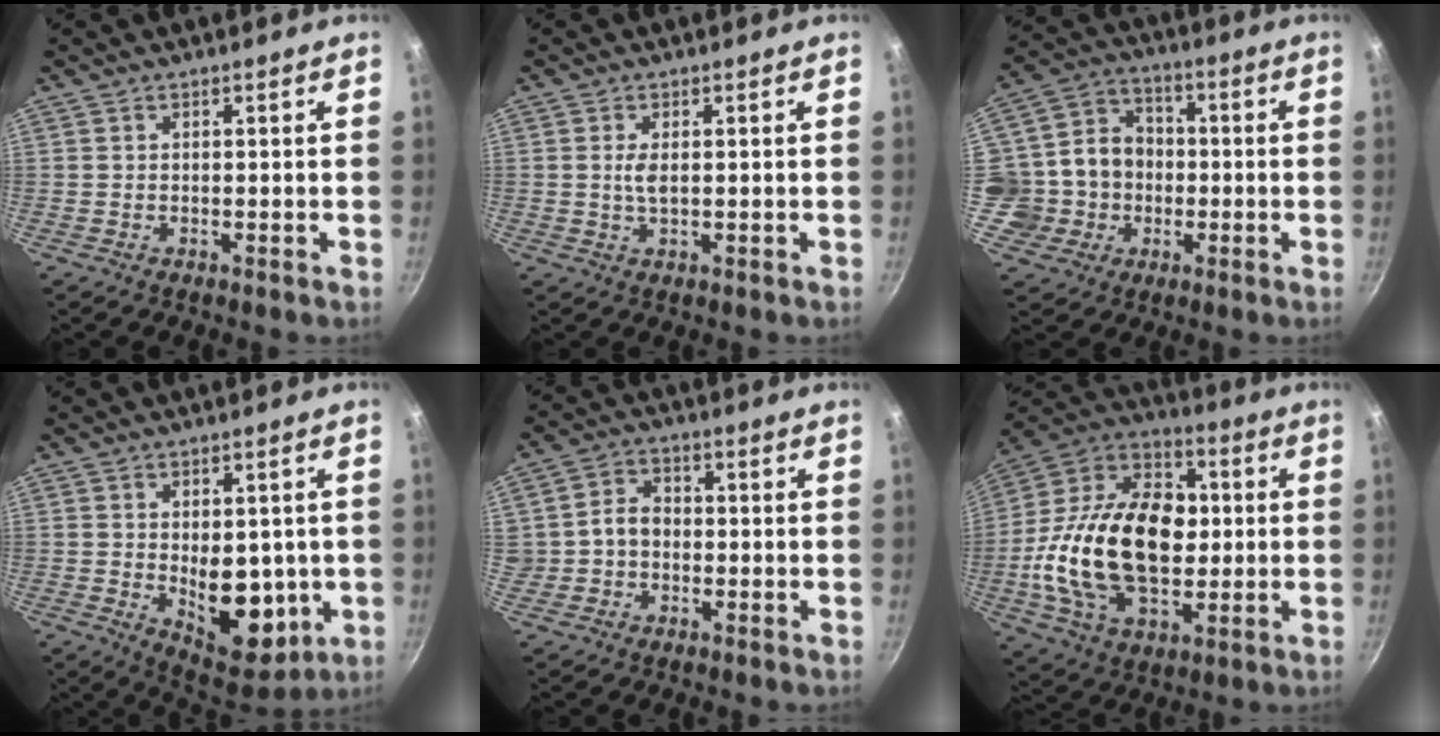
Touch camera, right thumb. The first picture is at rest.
{"total": 2.4, "force": [0.3, 1.1, 2.1], "torque": [-0.042, -0.002, 0.007]}
{"total": 12.5, "force": [-1.3, 11.4, 4.8], "torque": [-0.053, 0.028, -0.034]}
{"total": 13.2, "force": [-1.2, 7.9, 10.5], "torque": [-0.097, -0.021, 0.002]}
{"total": 5.2, "force": [-0.8, 4.5, 2.5], "torque": [-0.014, 0.020, -0.019]}
{"total": 27.5, "force": [-1.0, 17.6, 21.0], "torque": [-0.355, 0.031, -0.024]}